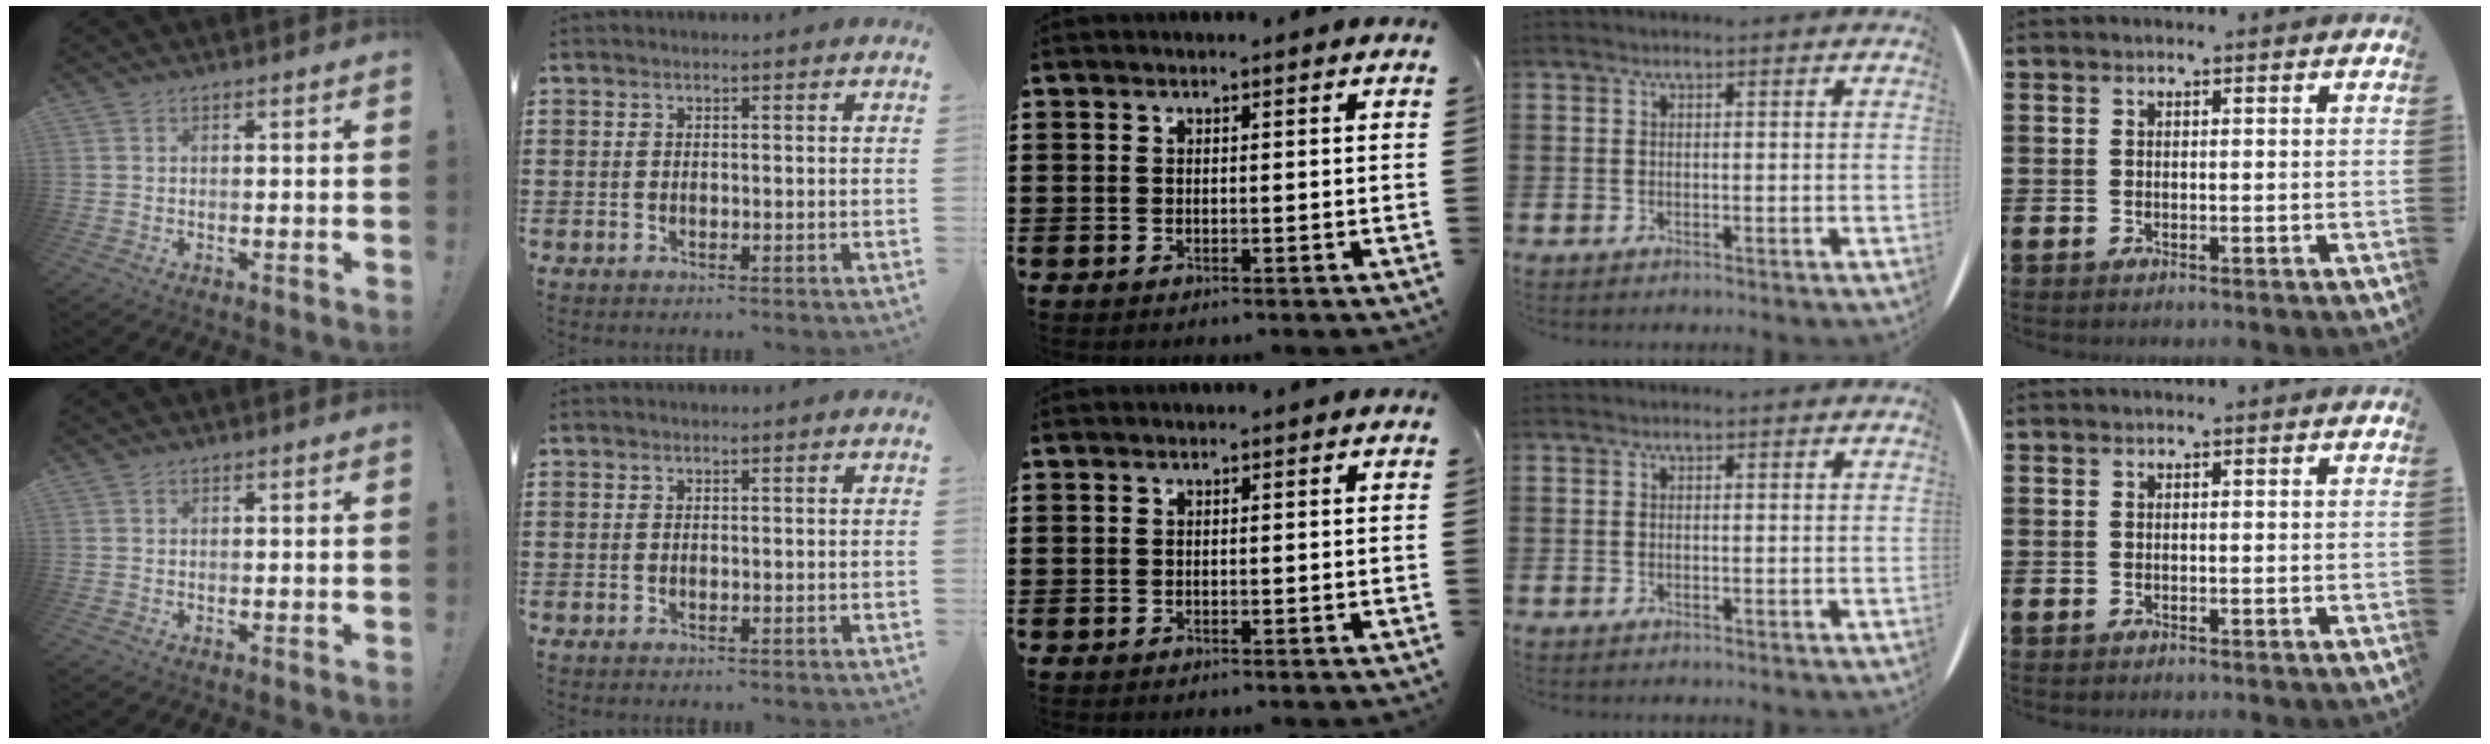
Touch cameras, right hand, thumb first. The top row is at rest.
{}